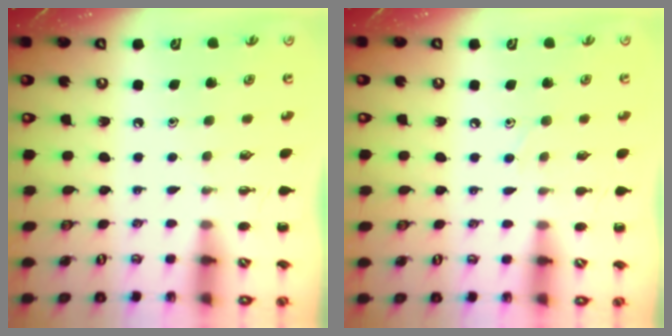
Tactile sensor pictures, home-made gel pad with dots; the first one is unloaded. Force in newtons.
{"total": 4.7, "press": 4.5, "slide": 1.6}